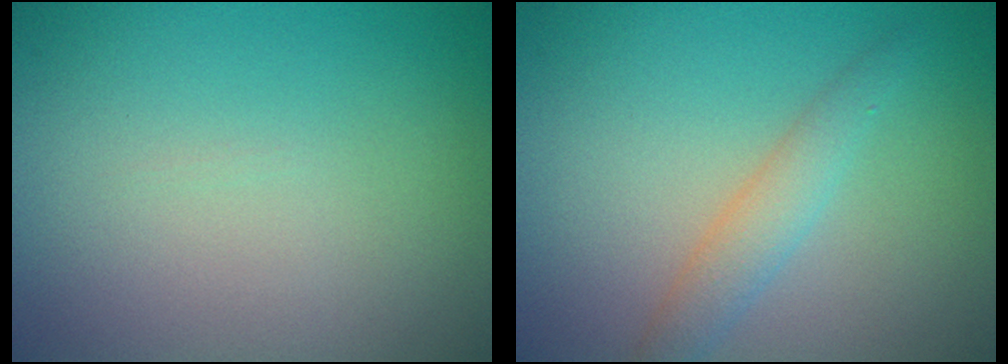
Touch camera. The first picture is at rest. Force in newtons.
{"total": 2.2, "press": 2.2, "slide": 0.0}